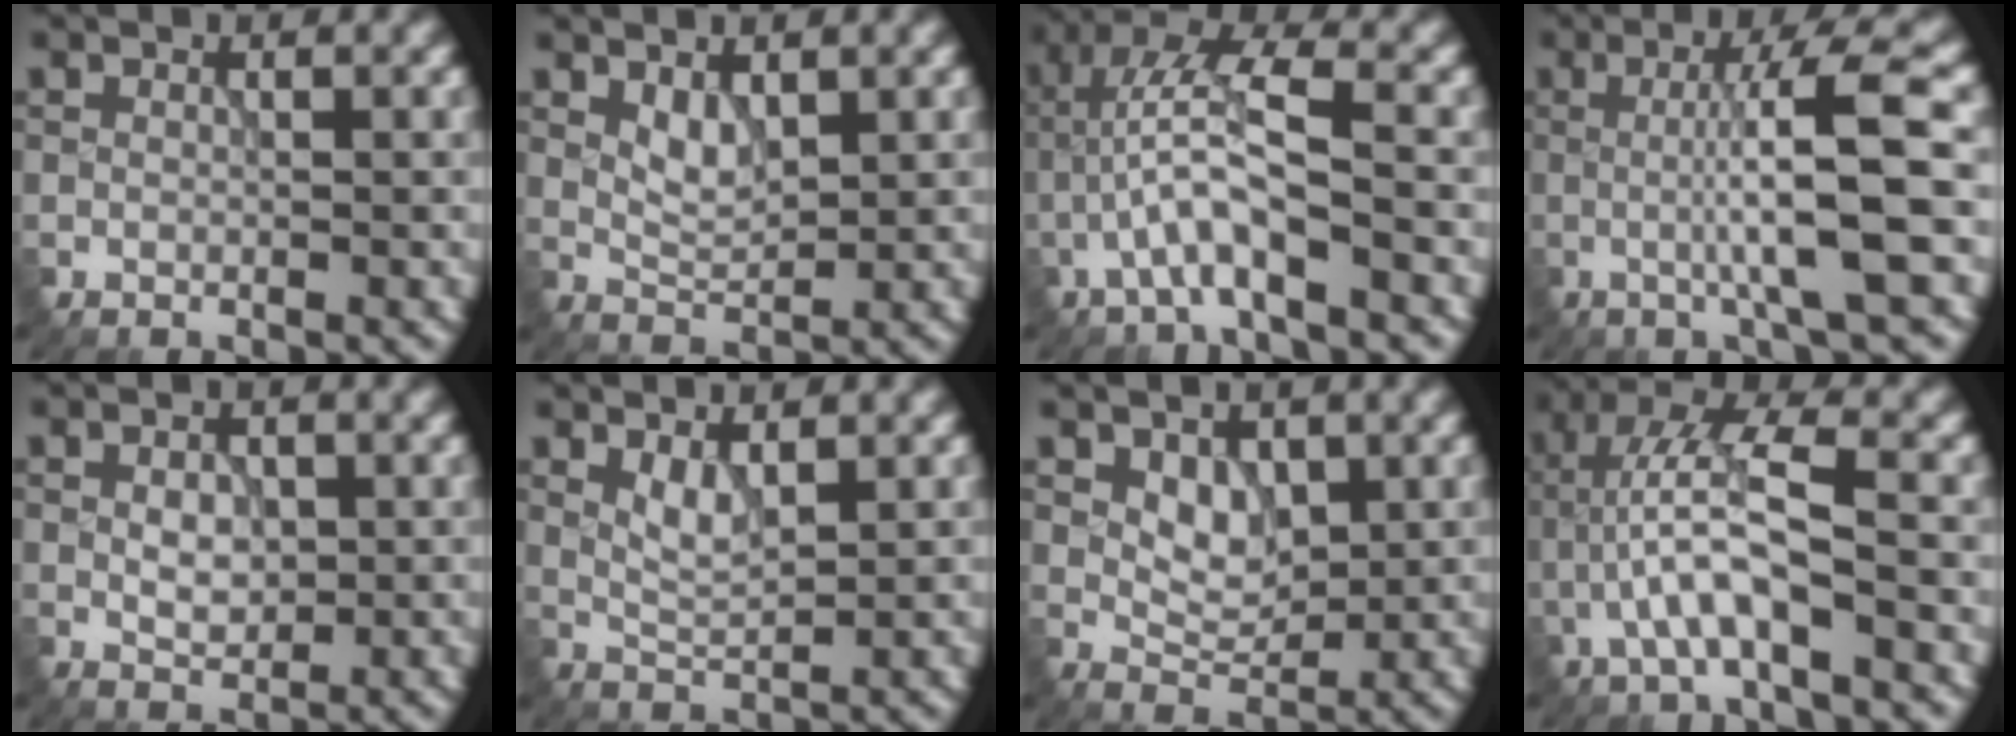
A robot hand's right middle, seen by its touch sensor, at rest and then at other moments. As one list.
[{"total": 2.0, "force": [1.0, 1.1, 1.3], "torque": [-0.026, -0.004, 0.024]}, {"total": 5.3, "force": [-1.8, 1.2, 4.8], "torque": [-0.098, 0.019, -0.039]}, {"total": 7.7, "force": [-0.4, 1.0, 7.6], "torque": [-0.114, 0.008, -0.010]}, {"total": 2.2, "force": [0.1, 1.5, 1.6], "torque": [-0.024, 0.000, 0.002]}, {"total": 1.9, "force": [1.1, 0.7, 1.5], "torque": [-0.032, -0.003, 0.025]}, {"total": 2.7, "force": [1.0, 1.9, 1.7], "torque": [-0.024, -0.007, 0.021]}, {"total": 5.7, "force": [-1.8, 1.4, 5.3], "torque": [-0.105, 0.019, -0.038]}]